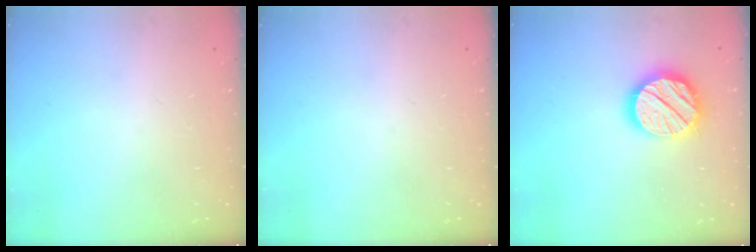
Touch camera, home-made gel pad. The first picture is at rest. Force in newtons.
{"total": 0.0}
{"total": 16.3, "press": 16.1, "slide": 2.4}